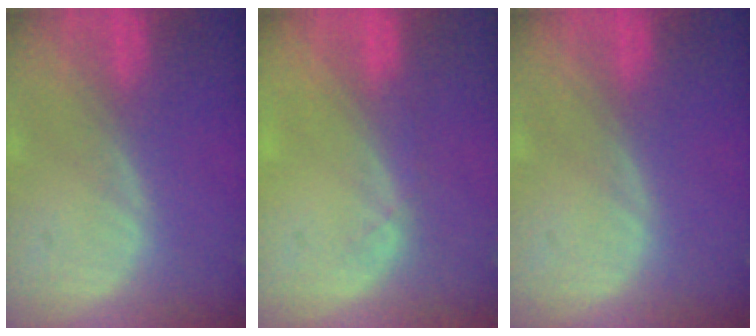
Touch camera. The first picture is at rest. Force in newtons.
{"total": 1.4, "press": 1.3, "slide": 0.5}
{"total": 0.0}